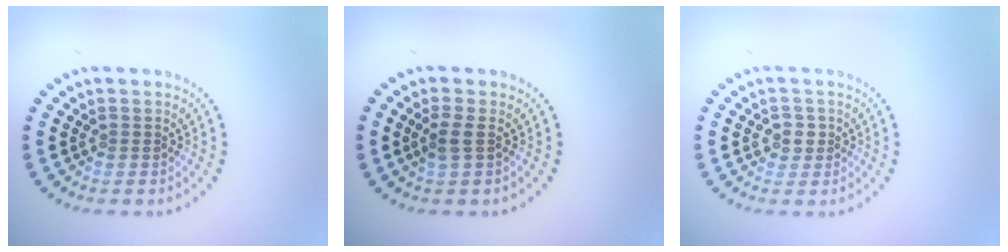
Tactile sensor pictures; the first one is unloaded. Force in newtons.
{"total": 1.3, "press": 1.2, "slide": 0.6}
{"total": 1.5, "press": 1.4, "slide": 0.6}